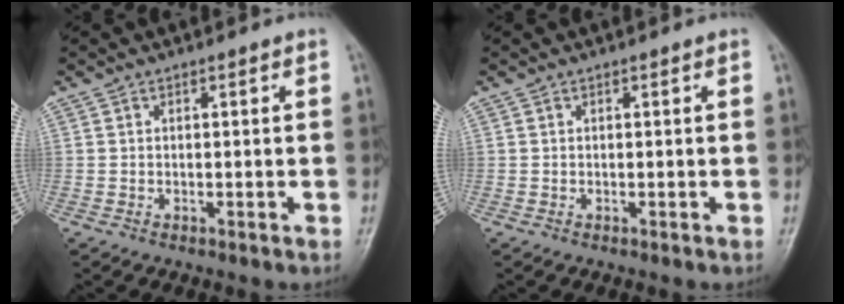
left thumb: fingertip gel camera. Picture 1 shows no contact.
{"total": 0.0}